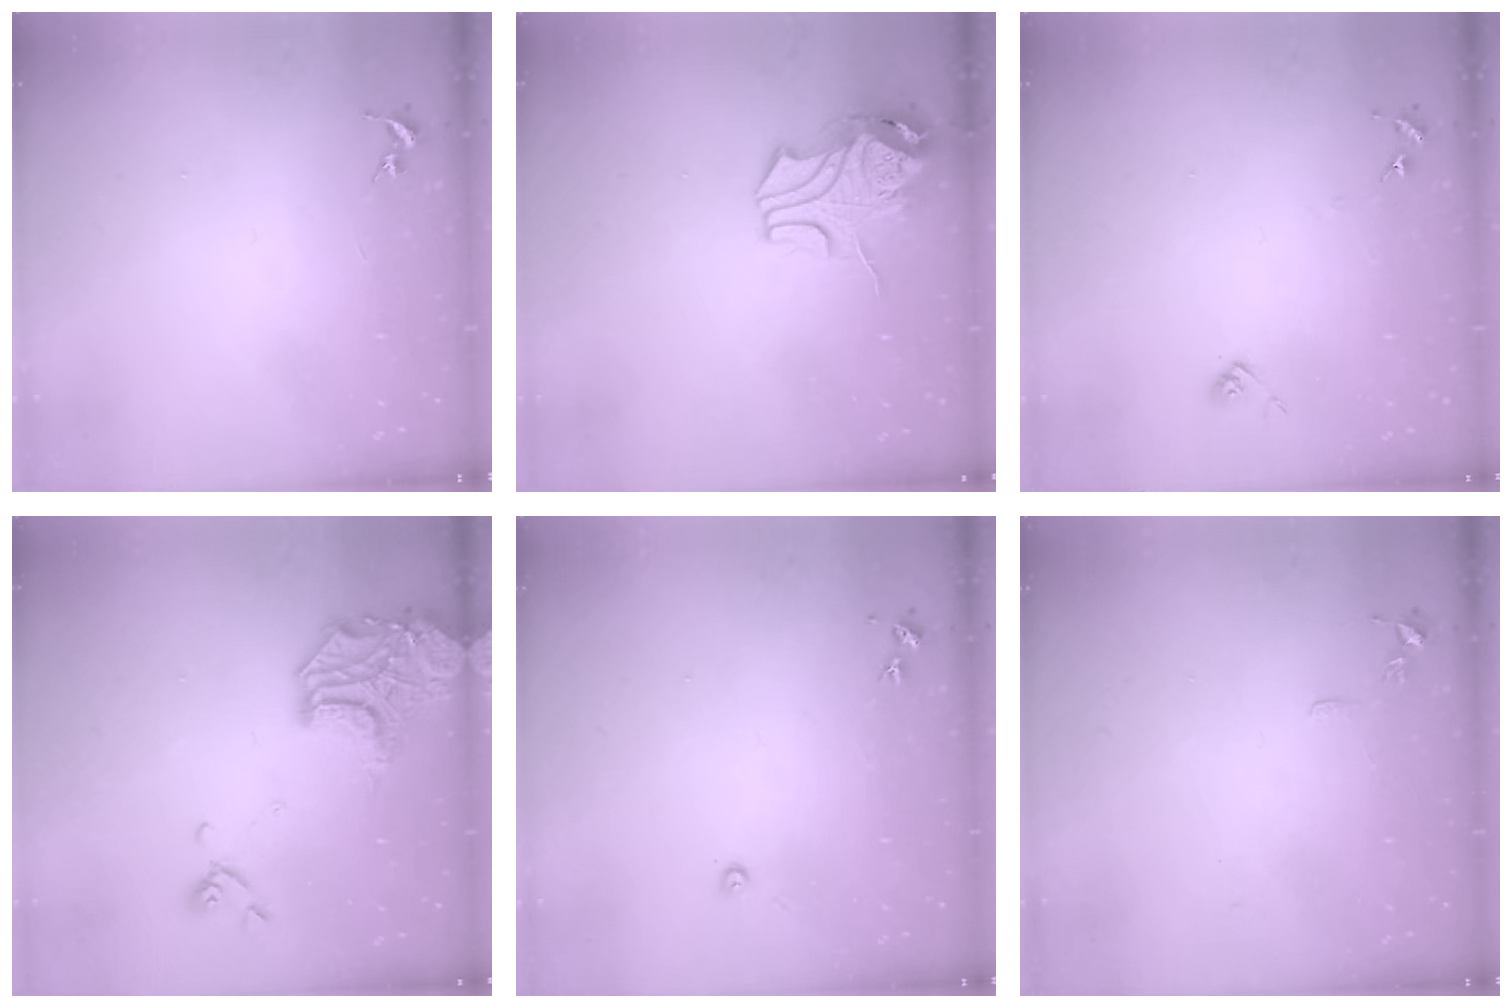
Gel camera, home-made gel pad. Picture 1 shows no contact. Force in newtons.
{"total": 10.5, "press": 10.3, "slide": 1.7}
{"total": 6.2, "press": 6.2, "slide": 0.5}
{"total": 15.9, "press": 15.6, "slide": 2.9}
{"total": 2.7, "press": 2.7, "slide": 0.2}
{"total": 4.4, "press": 4.4, "slide": 0.6}